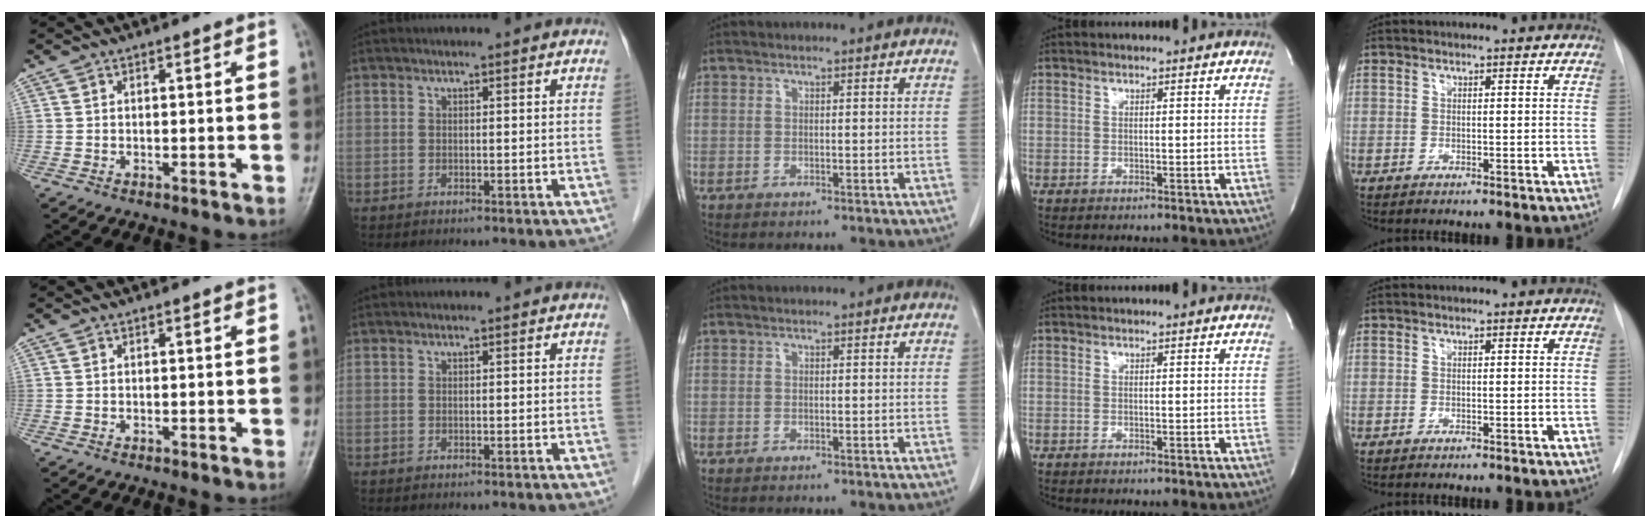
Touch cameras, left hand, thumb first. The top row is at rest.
{}